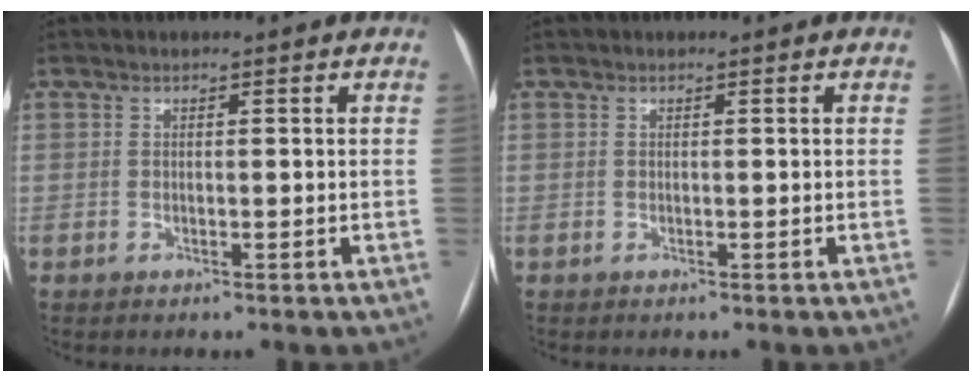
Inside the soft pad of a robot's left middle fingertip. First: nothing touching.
{"total": 0.0}